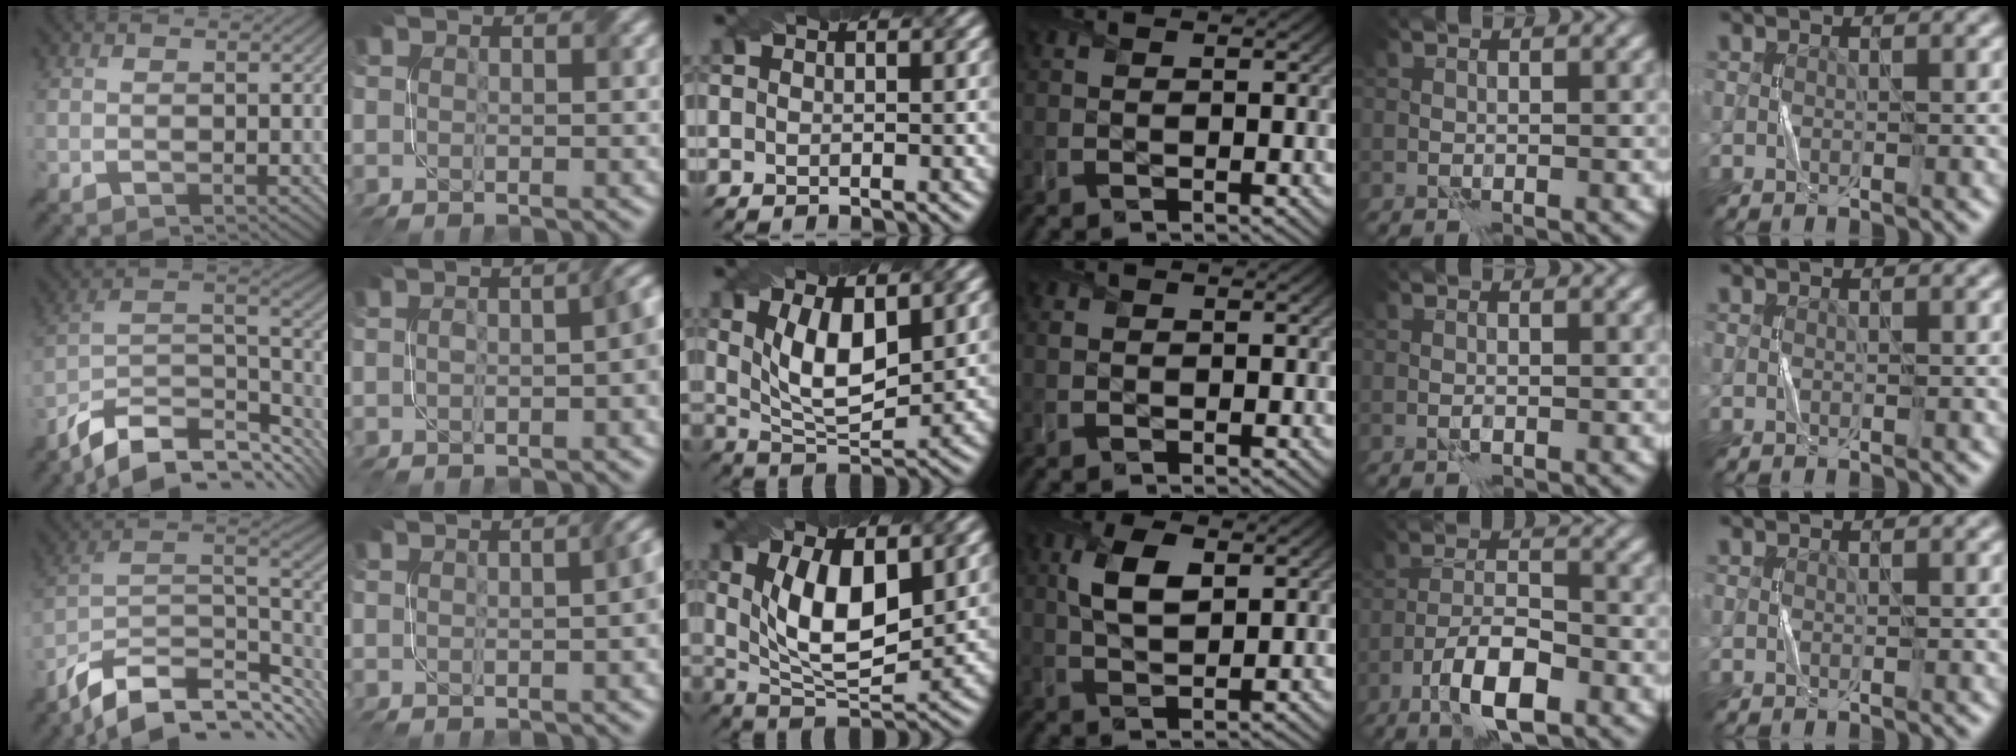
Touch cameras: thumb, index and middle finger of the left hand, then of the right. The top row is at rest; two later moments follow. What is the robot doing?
{"motion": "twist", "object": "screw"}